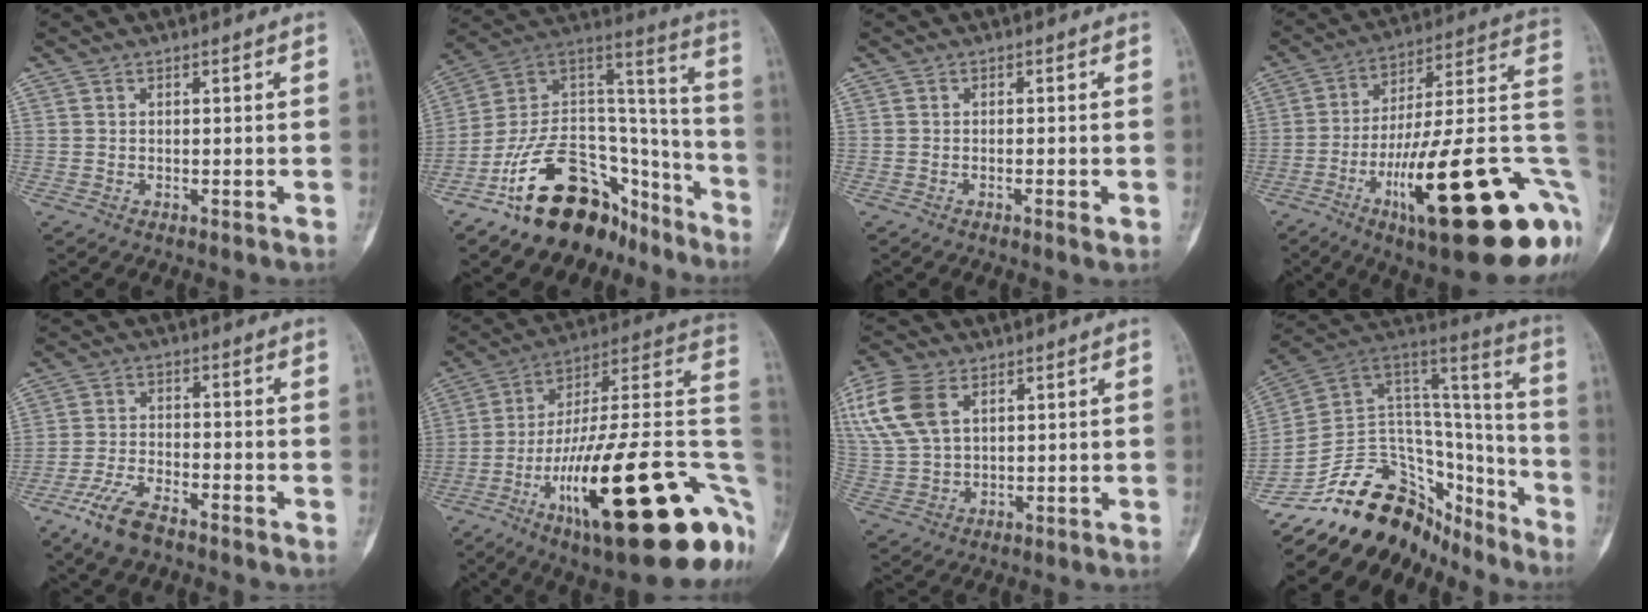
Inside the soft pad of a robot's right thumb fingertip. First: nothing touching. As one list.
[{"total": 25.3, "force": [-16.5, 14.0, 13.2], "torque": [-0.188, 0.127, -0.278]}, {"total": 1.6, "force": [-0.6, 0.4, 1.4], "torque": [-0.024, -0.003, -0.011]}, {"total": 32.3, "force": [-10.0, 8.1, 29.6], "torque": [-0.359, 0.036, -0.148]}, {"total": 7.6, "force": [-5.3, 2.8, 4.7], "torque": [-0.104, 0.015, -0.105]}, {"total": 35.0, "force": [-10.6, 9.5, 32.0], "torque": [-0.391, 0.043, -0.167]}, {"total": 12.9, "force": [5.2, 7.8, 8.8], "torque": [-0.195, -0.002, 0.109]}, {"total": 28.3, "force": [-19.4, 16.3, 12.7], "torque": [-0.188, 0.104, -0.298]}]